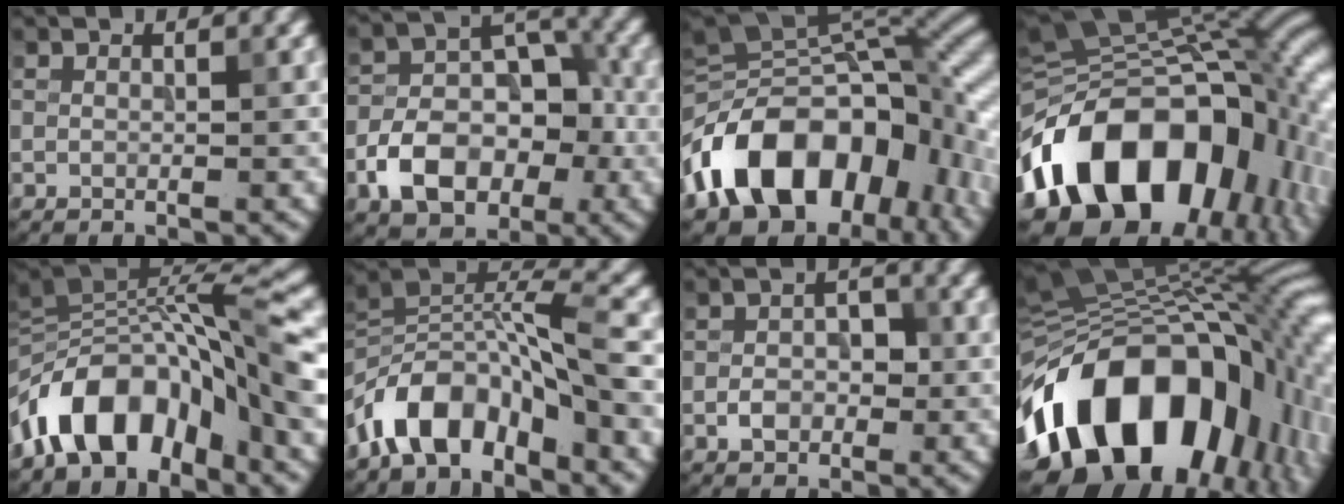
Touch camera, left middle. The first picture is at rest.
{"total": 8.1, "force": [-3.2, 5.2, 5.3], "torque": [-0.084, 0.001, -0.054]}
{"total": 15.6, "force": [-5.8, 9.8, 10.7], "torque": [-0.166, 0.018, -0.107]}
{"total": 19.0, "force": [-5.2, 12.4, 13.4], "torque": [-0.213, 0.001, -0.098]}
{"total": 11.2, "force": [-4.6, 5.1, 8.8], "torque": [-0.130, 0.024, -0.091]}
{"total": 9.6, "force": [-5.1, 4.4, 6.8], "torque": [-0.120, 0.017, -0.104]}
{"total": 2.9, "force": [-0.8, 2.0, 1.9], "torque": [-0.026, 0.001, -0.017]}
{"total": 18.7, "force": [-6.6, 12.0, 12.7], "torque": [-0.196, -0.010, -0.103]}